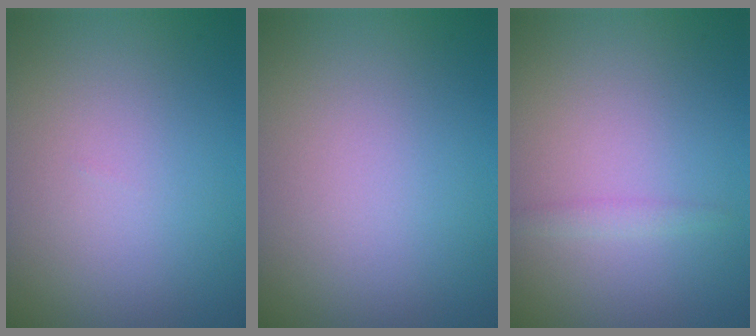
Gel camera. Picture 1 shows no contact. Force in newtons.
{"total": 0.0}
{"total": 0.8, "press": 0.8, "slide": 0.0}